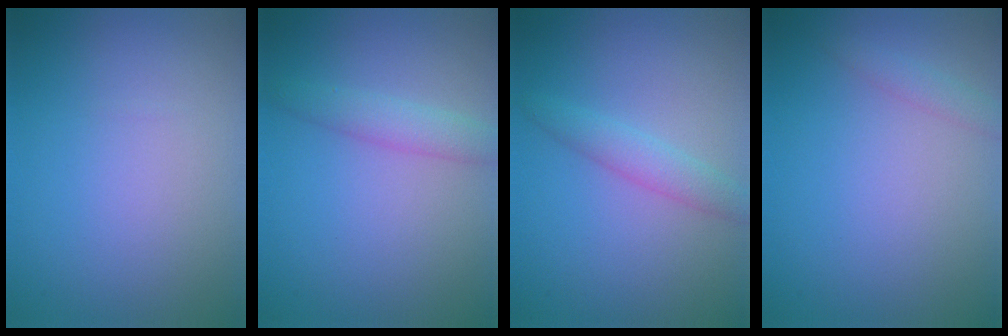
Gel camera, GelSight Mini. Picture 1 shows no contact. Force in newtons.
{"total": 2.2, "press": 2.2, "slide": 0.1}
{"total": 2.1, "press": 2.1, "slide": 0.1}
{"total": 1.2, "press": 1.2, "slide": 0.0}